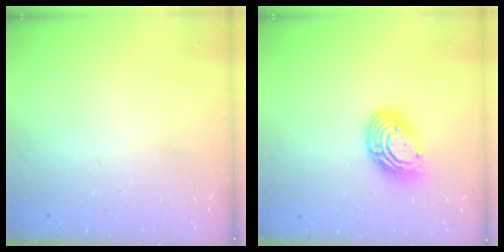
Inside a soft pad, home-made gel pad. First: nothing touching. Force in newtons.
{"total": 12.0, "press": 11.9, "slide": 1.0}